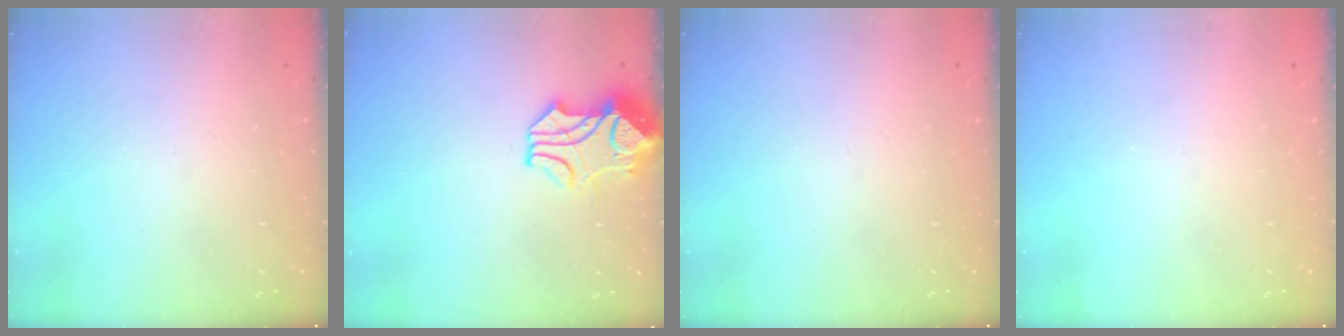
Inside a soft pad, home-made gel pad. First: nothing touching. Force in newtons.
{"total": 2.1, "press": 1.8, "slide": 1.1}
{"total": 0.0}
{"total": 0.0}